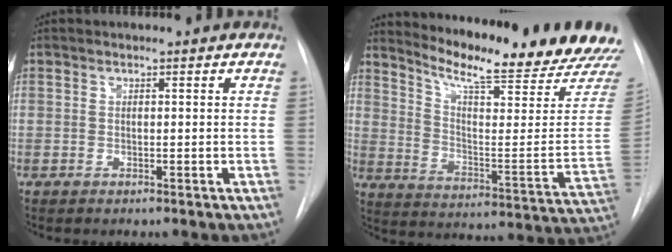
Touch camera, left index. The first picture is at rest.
{"total": 21.8, "force": [20.4, -0.4, 7.9], "torque": [-0.134, -0.114, 0.267]}